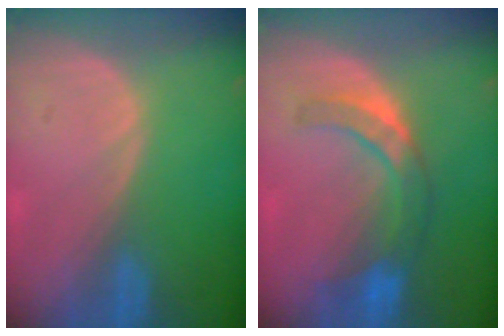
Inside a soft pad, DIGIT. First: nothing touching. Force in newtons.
{"total": 7.3, "press": 6.8, "slide": 2.7}